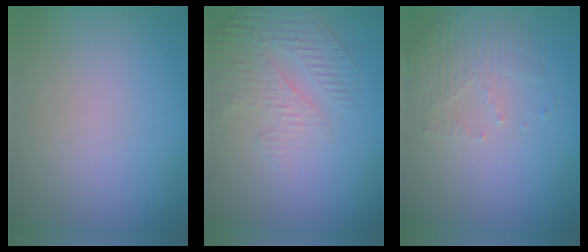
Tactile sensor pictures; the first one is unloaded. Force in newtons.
{"total": 2.2, "press": 1.7, "slide": 1.4}
{"total": 1.8, "press": 1.1, "slide": 1.4}